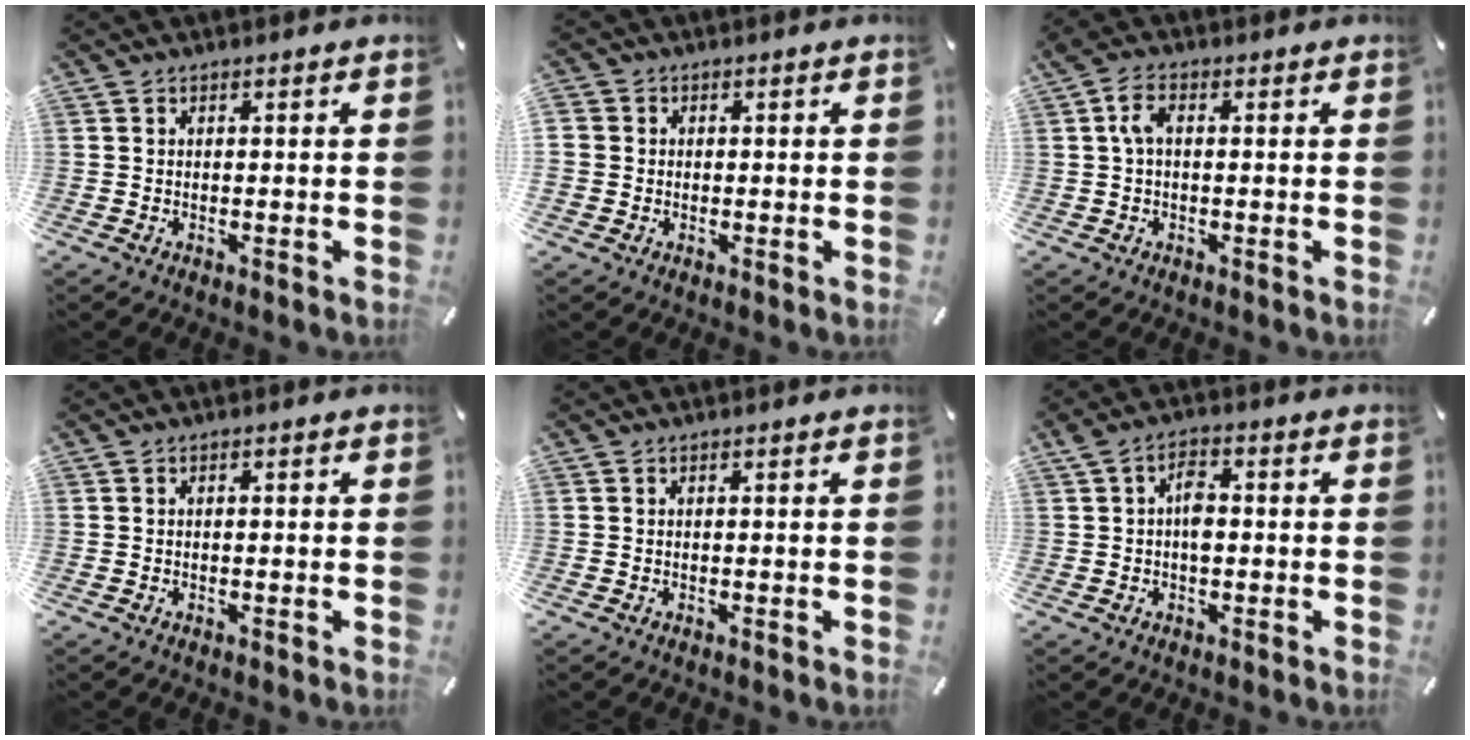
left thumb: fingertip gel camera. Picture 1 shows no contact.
{"total": 3.0, "force": [-0.1, 3.0, 0.3], "torque": [-0.005, 0.008, -0.003]}
{"total": 4.8, "force": [0.6, 2.6, 4.0], "torque": [-0.093, 0.007, 0.006]}
{"total": 0.5, "force": [-0.2, 0.2, 0.5], "torque": [-0.009, -0.002, -0.003]}
{"total": 0.0}
{"total": 5.0, "force": [0.0, 3.0, 4.0], "torque": [-0.069, 0.008, -0.001]}